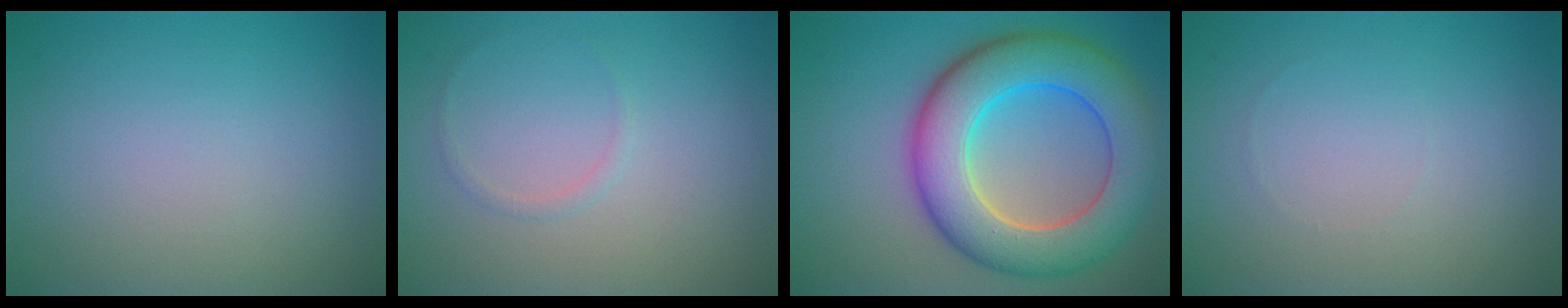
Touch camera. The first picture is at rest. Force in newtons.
{"total": 0.5, "press": 0.5, "slide": 0.1}
{"total": 10.4, "press": 10.4, "slide": 0.4}
{"total": 0.0}